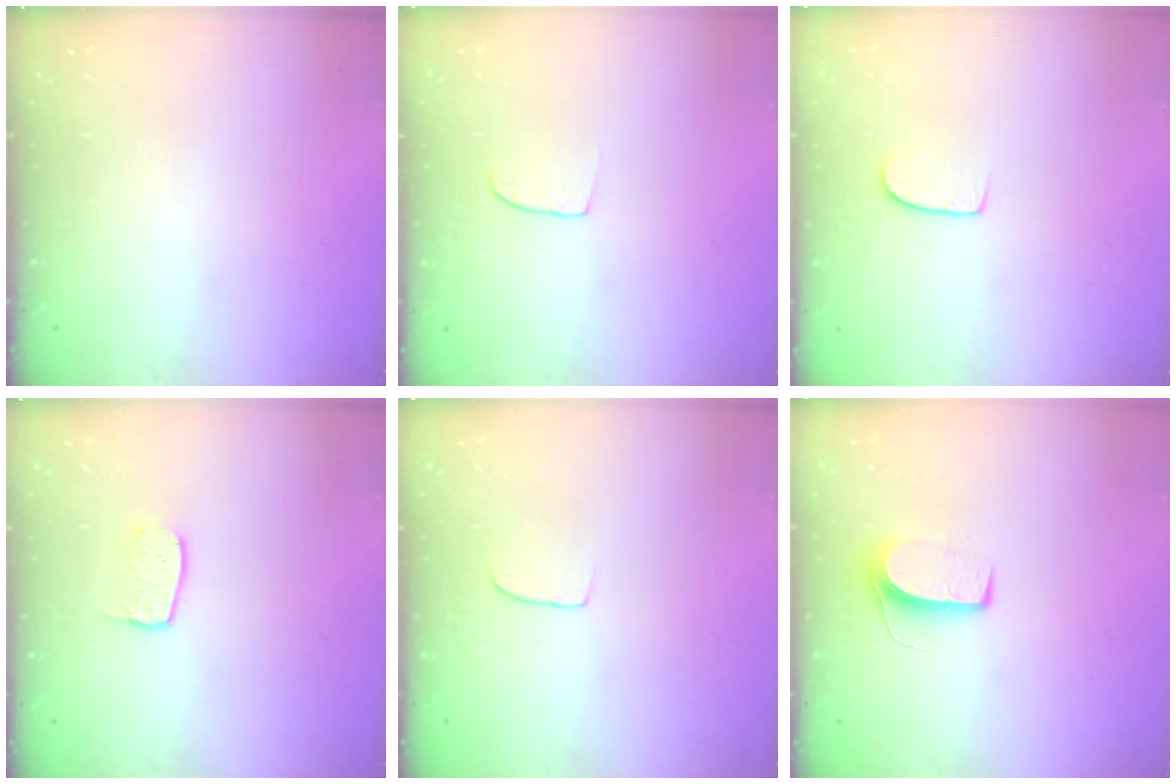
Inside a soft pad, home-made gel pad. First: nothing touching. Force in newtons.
{"total": 5.5, "press": 5.4, "slide": 0.5}
{"total": 6.5, "press": 6.5, "slide": 0.5}
{"total": 4.3, "press": 4.3, "slide": 0.3}
{"total": 4.2, "press": 4.2, "slide": 0.3}
{"total": 7.0, "press": 7.0, "slide": 0.4}